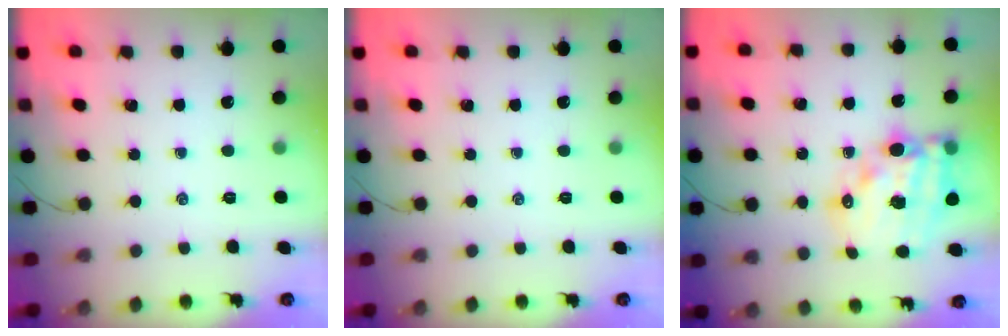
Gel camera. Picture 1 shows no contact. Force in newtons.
{"total": 0.0}
{"total": 18.4, "press": 18.0, "slide": 3.9}